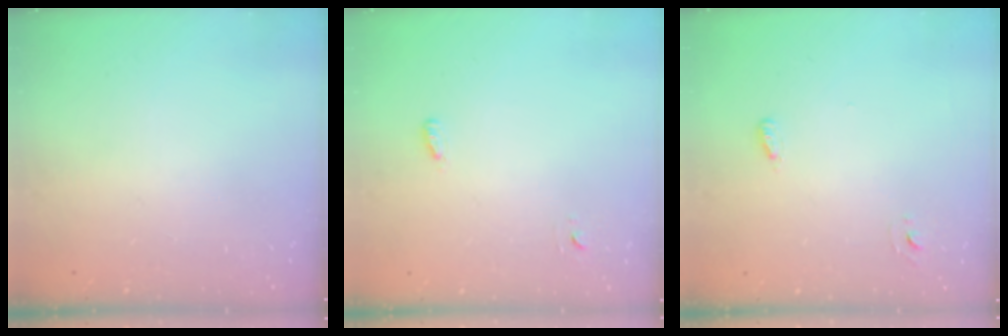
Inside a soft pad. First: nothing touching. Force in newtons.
{"total": 2.8, "press": 2.7, "slide": 0.6}
{"total": 2.6, "press": 2.5, "slide": 0.6}